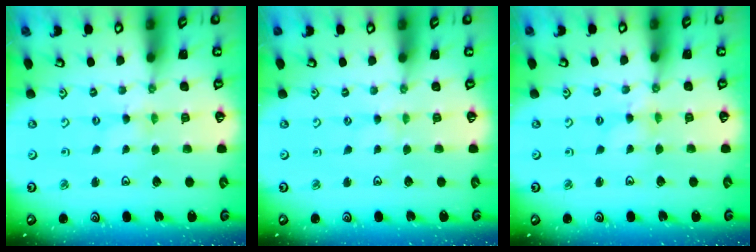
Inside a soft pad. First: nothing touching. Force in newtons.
{"total": 0.0}
{"total": 1.1, "press": 1.0, "slide": 0.2}